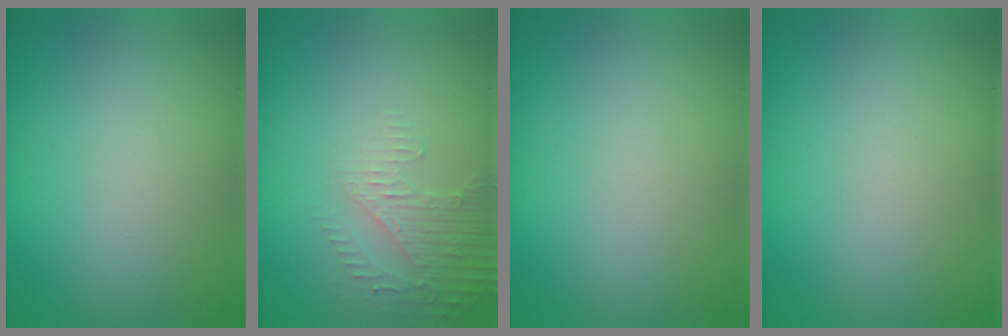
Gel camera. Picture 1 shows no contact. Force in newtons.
{"total": 2.6, "press": 2.5, "slide": 0.7}
{"total": 0.0}
{"total": 0.0}